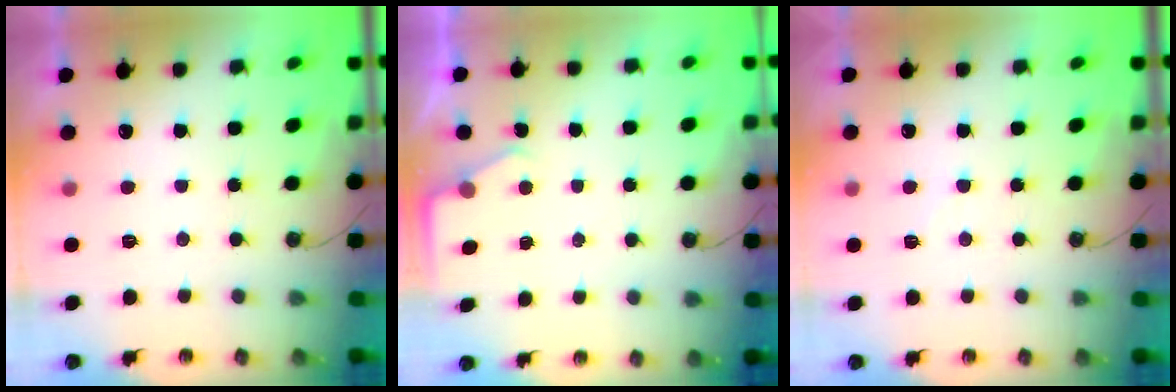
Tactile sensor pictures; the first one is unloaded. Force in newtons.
{"total": 2.8, "press": 2.8, "slide": 0.4}
{"total": 2.8, "press": 2.8, "slide": 0.4}